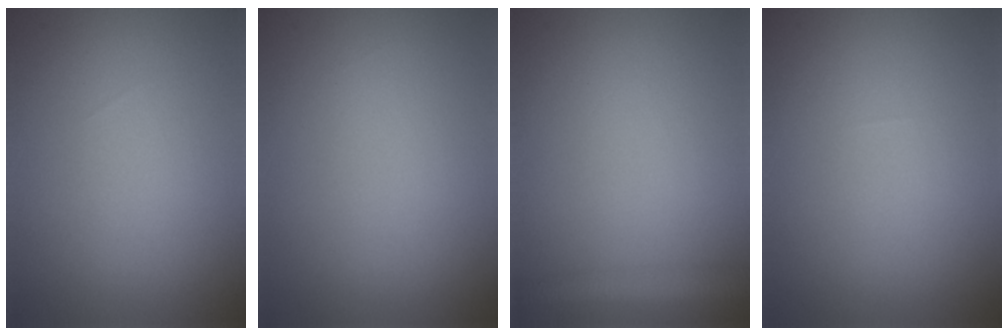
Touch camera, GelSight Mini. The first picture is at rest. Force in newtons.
{"total": 0.0}
{"total": 2.7, "press": 2.7, "slide": 0.2}
{"total": 0.0}